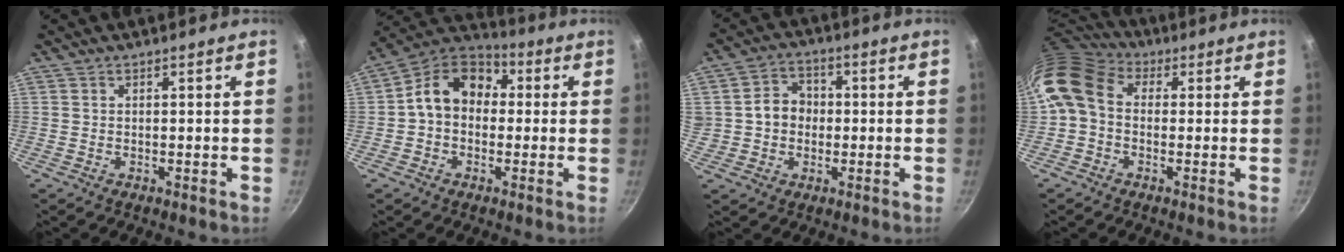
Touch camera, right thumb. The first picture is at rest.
{"total": 12.2, "force": [1.0, 9.4, 7.7], "torque": [-0.095, 0.036, -0.008]}
{"total": 7.0, "force": [-0.1, 6.3, 3.2], "torque": [-0.015, 0.015, -0.009]}
{"total": 10.7, "force": [0.6, 8.2, 6.8], "torque": [-0.125, 0.029, -0.010]}